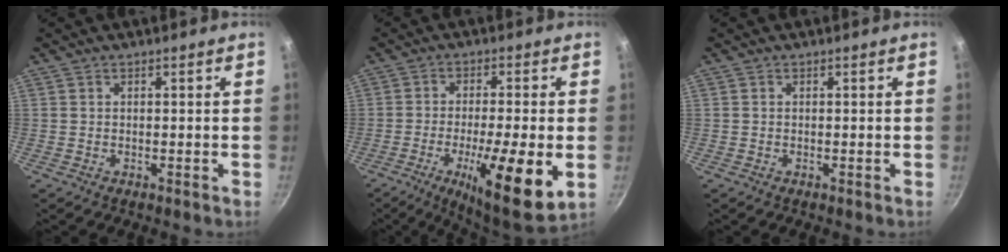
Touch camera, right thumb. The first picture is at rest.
{"total": 15.9, "force": [-4.5, 3.6, 14.9], "torque": [-0.229, 0.002, -0.069]}
{"total": 0.0}